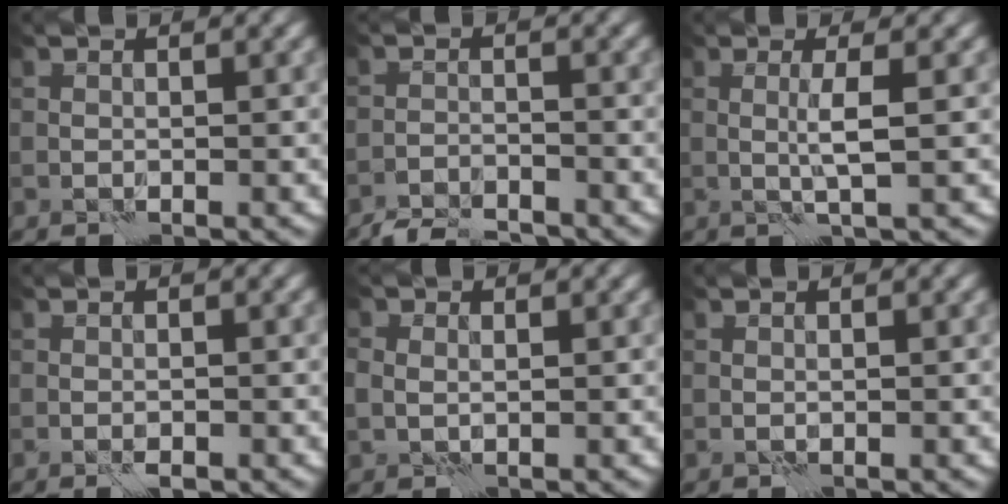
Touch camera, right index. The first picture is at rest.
{"total": 3.3, "force": [-3.2, 0.6, 0.5], "torque": [-0.006, 0.001, -0.063]}
{"total": 2.2, "force": [0.2, 0.2, 2.2], "torque": [-0.042, 0.003, 0.001]}
{"total": 1.4, "force": [-0.9, 0.4, 1.0], "torque": [-0.015, 0.000, -0.014]}
{"total": 1.9, "force": [0.6, 1.5, 0.9], "torque": [-0.019, 0.010, 0.001]}
{"total": 0.0}